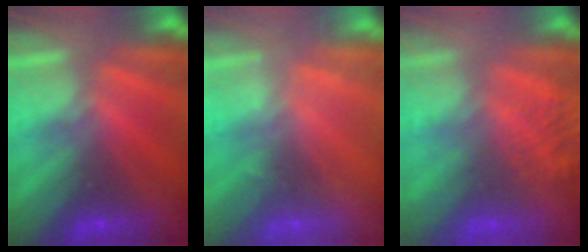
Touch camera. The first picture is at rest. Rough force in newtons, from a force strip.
{"total": 2.3}
{"total": 5.8}